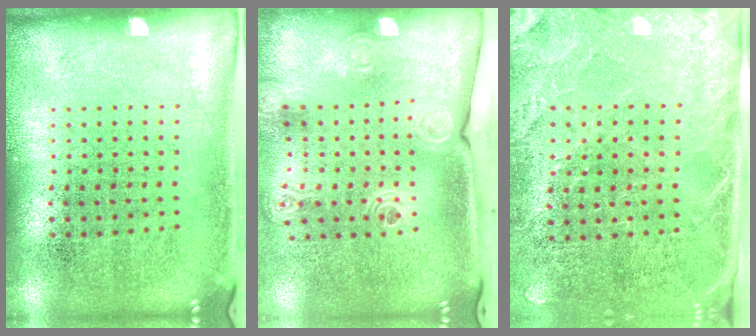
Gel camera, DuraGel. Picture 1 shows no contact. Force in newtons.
{"total": 2.1, "press": 1.5, "slide": 1.4}
{"total": 3.1, "press": 2.8, "slide": 1.5}